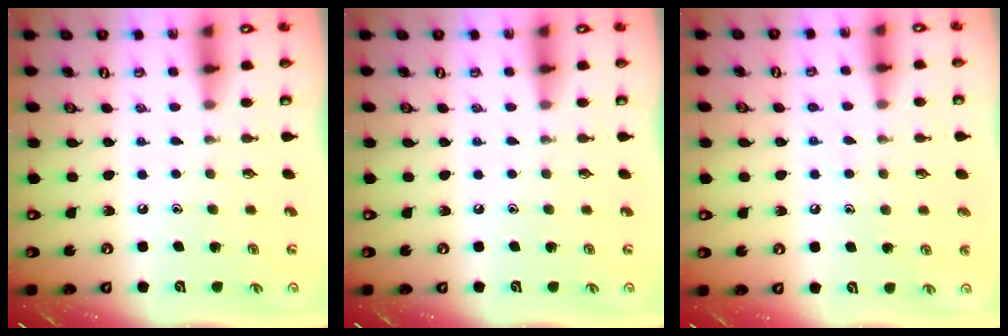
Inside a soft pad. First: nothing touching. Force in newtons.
{"total": 0.0}
{"total": 6.5, "press": 6.5, "slide": 0.8}